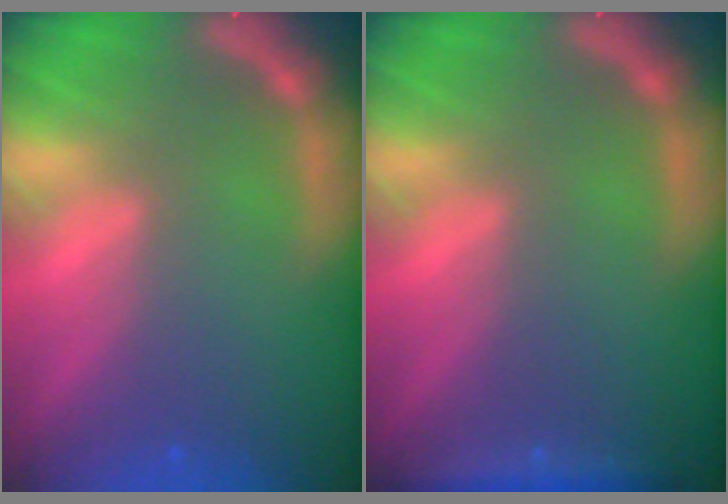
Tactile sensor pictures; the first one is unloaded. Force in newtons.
{"total": 2.4}